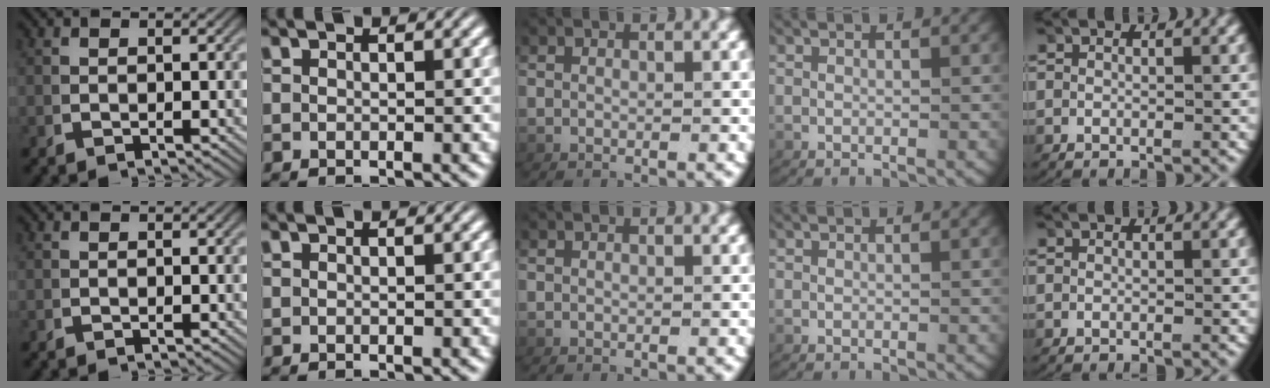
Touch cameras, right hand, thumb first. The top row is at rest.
{}